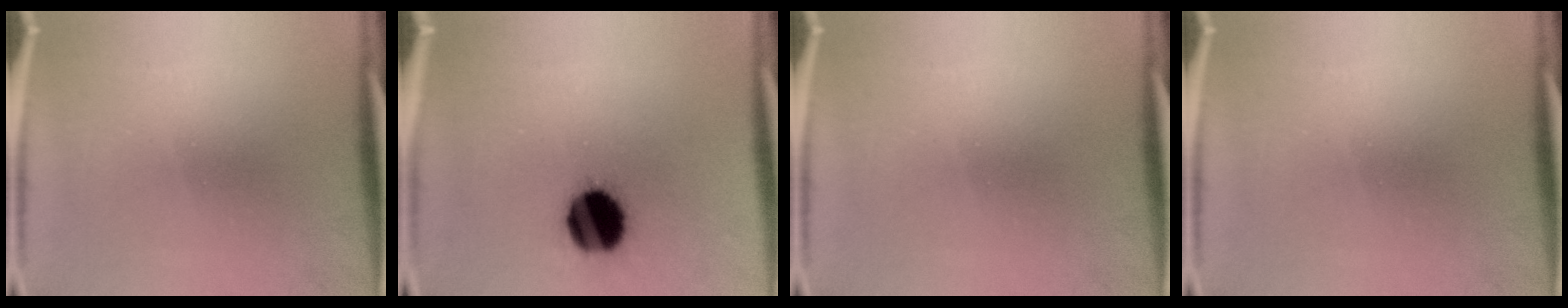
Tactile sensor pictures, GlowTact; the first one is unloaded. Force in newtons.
{"total": 15.0}
{"total": 0.0}
{"total": 0.0}